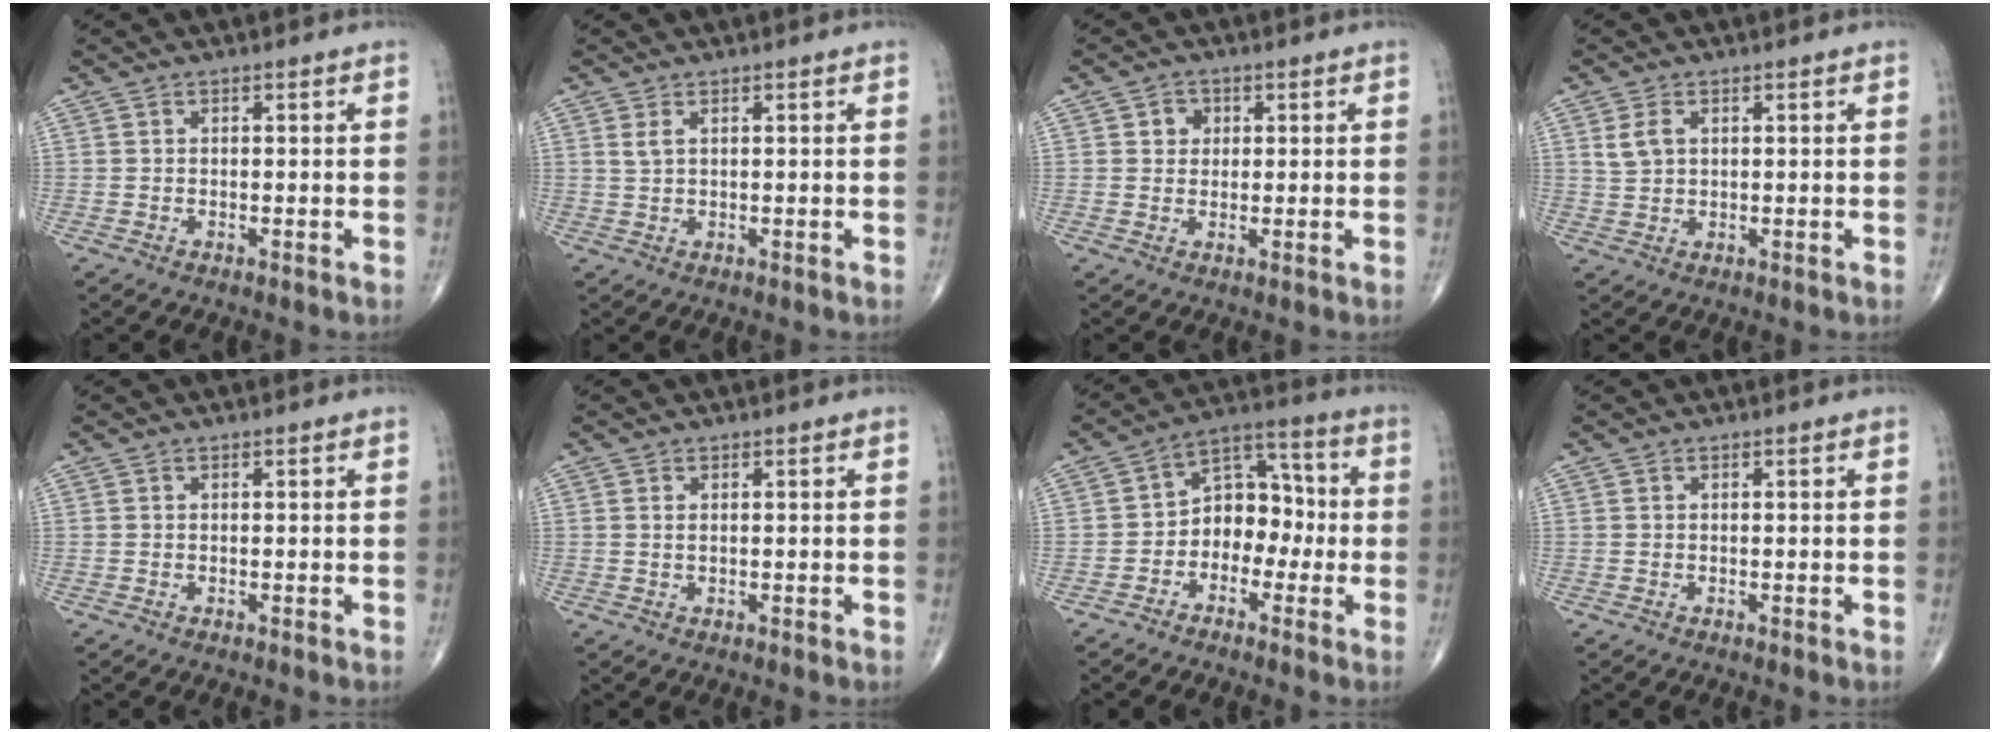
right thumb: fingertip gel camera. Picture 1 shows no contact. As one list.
[{"total": 1.4, "force": [0.7, 0.5, 1.1], "torque": [-0.027, 0.004, 0.019]}, {"total": 2.8, "force": [0.8, 2.5, 1.1], "torque": [0.001, -0.001, 0.009]}, {"total": 3.2, "force": [1.2, 2.0, 2.2], "torque": [-0.042, 0.001, 0.028]}, {"total": 0.0}, {"total": 0.6, "force": [0.2, 0.3, 0.5], "torque": [-0.012, 0.001, 0.006]}, {"total": 9.4, "force": [-1.9, 6.9, 6.1], "torque": [-0.056, 0.047, -0.048]}, {"total": 0.0}]